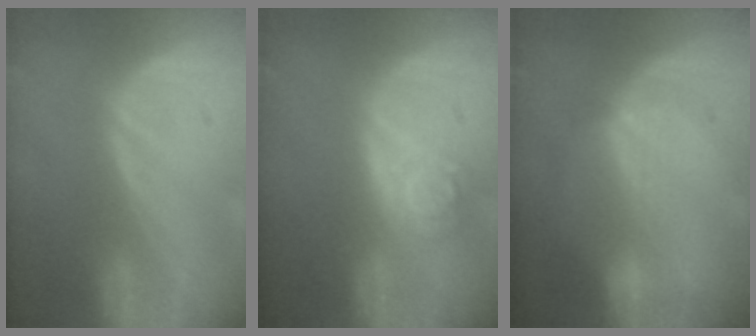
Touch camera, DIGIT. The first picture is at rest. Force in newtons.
{"total": 5.3, "press": 4.7, "slide": 2.3}
{"total": 3.0, "press": 2.8, "slide": 1.1}